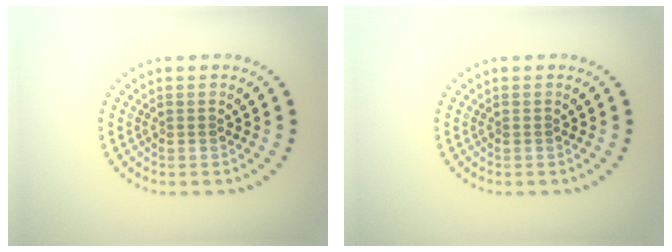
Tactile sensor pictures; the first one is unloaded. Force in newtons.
{"total": 0.0}